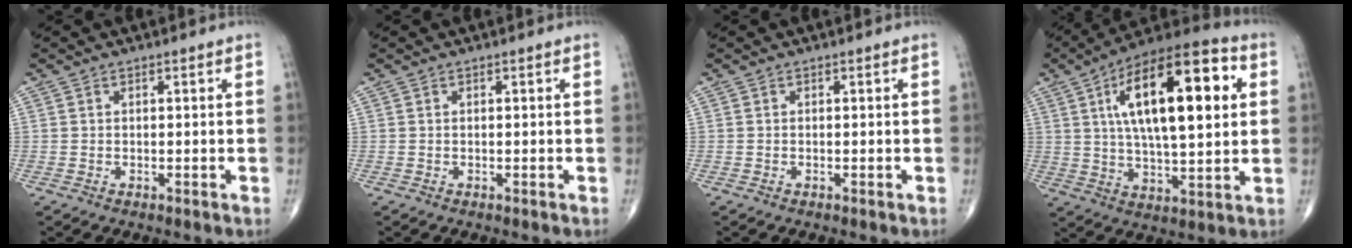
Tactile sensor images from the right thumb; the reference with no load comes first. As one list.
[{"total": 0.0}, {"total": 0.0}, {"total": 23.1, "force": [5.8, 8.9, 20.5], "torque": [-0.320, 0.005, 0.084]}]